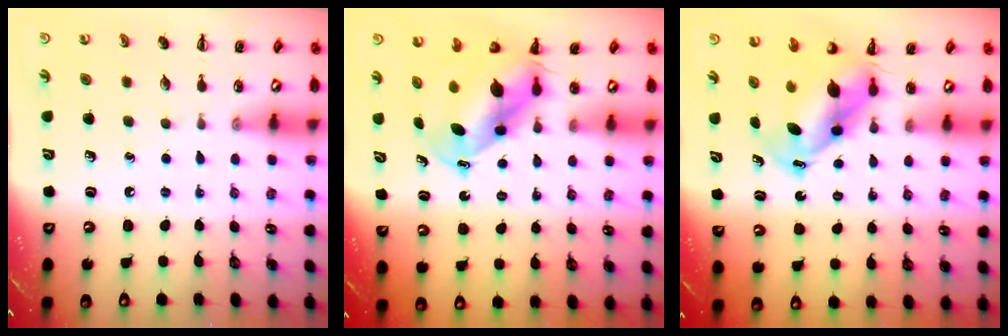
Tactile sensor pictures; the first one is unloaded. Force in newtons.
{"total": 6.5, "press": 6.4, "slide": 1.5}
{"total": 6.4, "press": 6.2, "slide": 1.8}